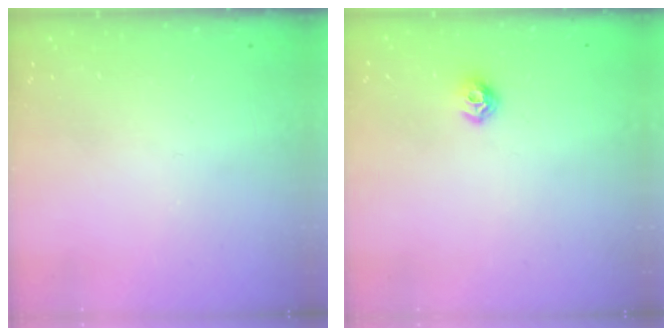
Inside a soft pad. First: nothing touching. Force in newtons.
{"total": 6.5, "press": 6.5, "slide": 0.7}